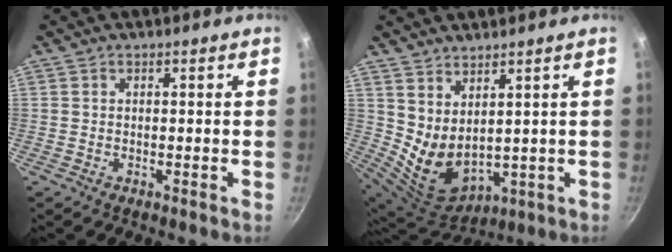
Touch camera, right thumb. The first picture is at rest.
{"total": 9.4, "force": [3.8, 5.3, 6.9], "torque": [-0.111, -0.048, 0.094]}